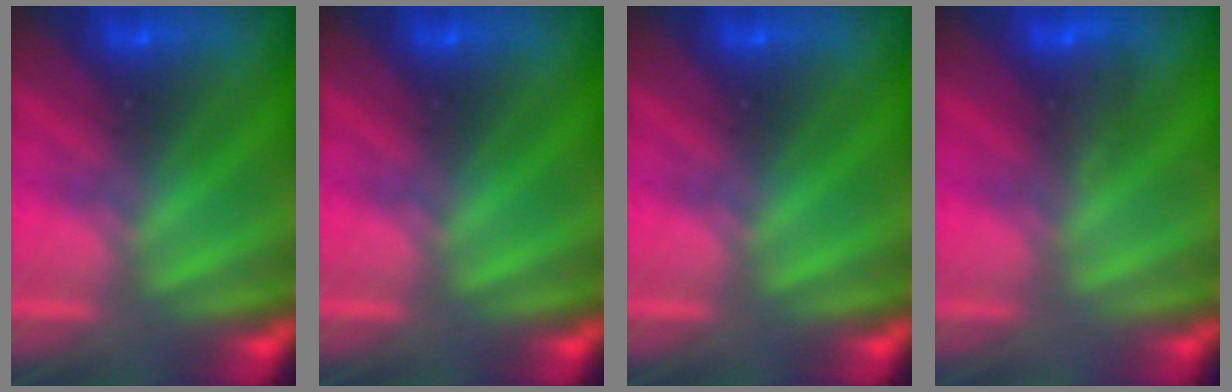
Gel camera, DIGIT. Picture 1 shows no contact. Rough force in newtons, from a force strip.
{"total": 0.0}
{"total": 0.0}
{"total": 2.9}